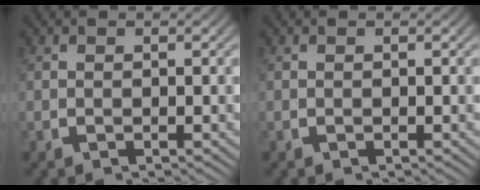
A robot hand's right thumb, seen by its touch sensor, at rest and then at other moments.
{"total": 0.0}